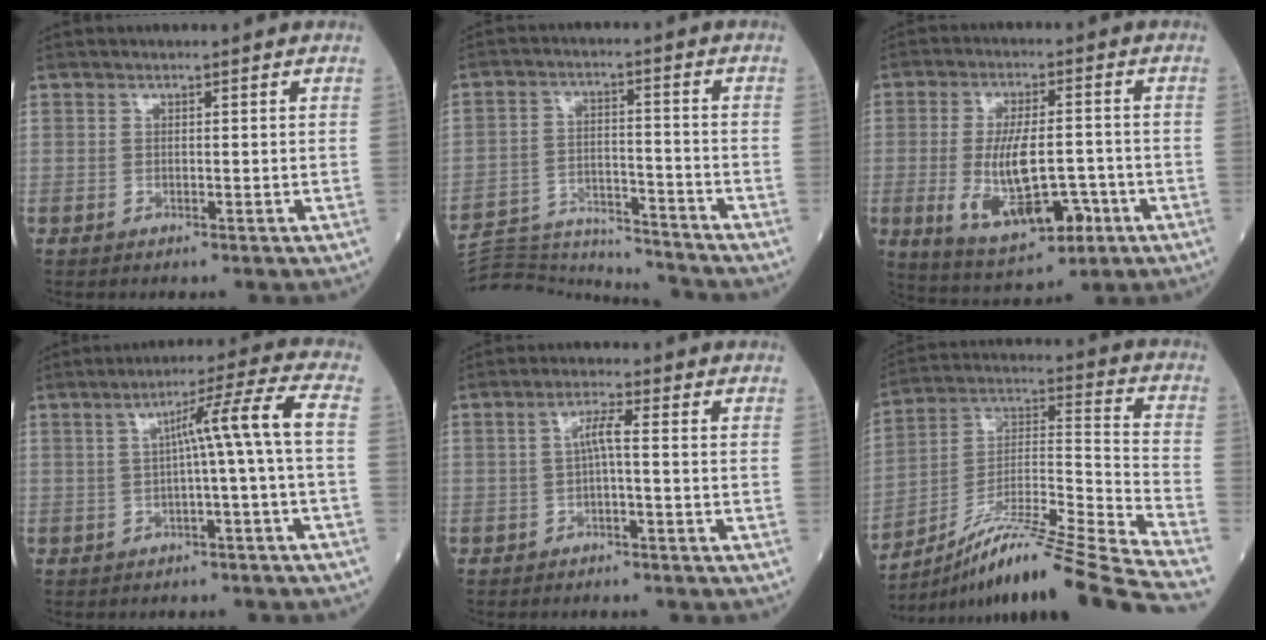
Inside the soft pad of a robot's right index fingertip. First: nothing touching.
{"total": 15.3, "force": [-15.2, 0.5, 1.9], "torque": [-0.034, 0.018, -0.233]}
{"total": 12.3, "force": [-3.2, 4.6, 10.9], "torque": [-0.205, -0.009, -0.041]}
{"total": 7.4, "force": [-0.3, -1.6, 7.3], "torque": [-0.113, 0.023, 0.000]}
{"total": 2.8, "force": [-0.2, 0.1, 2.8], "torque": [-0.057, 0.010, -0.003]}
{"total": 23.8, "force": [-19.3, -1.8, 13.8], "torque": [-0.194, -0.003, -0.329]}